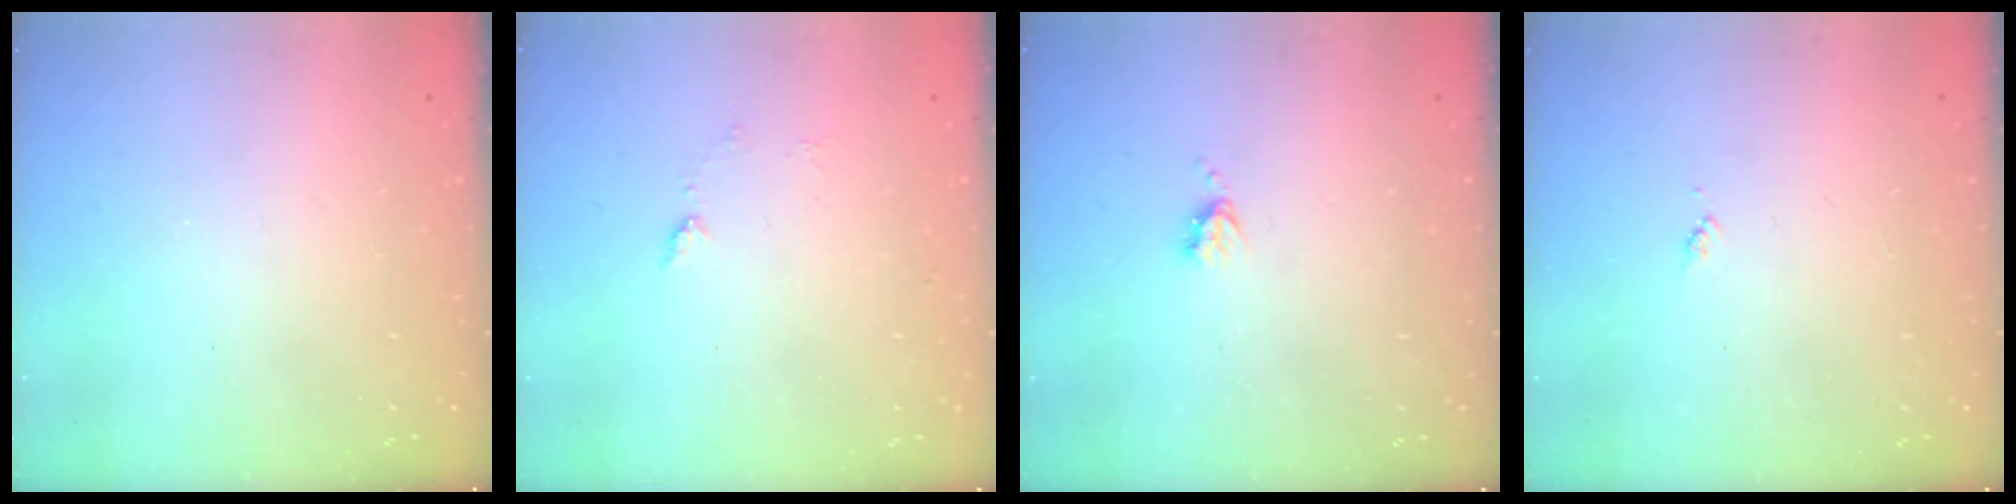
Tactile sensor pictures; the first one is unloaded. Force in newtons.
{"total": 5.2, "press": 5.1, "slide": 0.6}
{"total": 3.7, "press": 3.6, "slide": 0.5}
{"total": 4.0, "press": 3.9, "slide": 0.5}